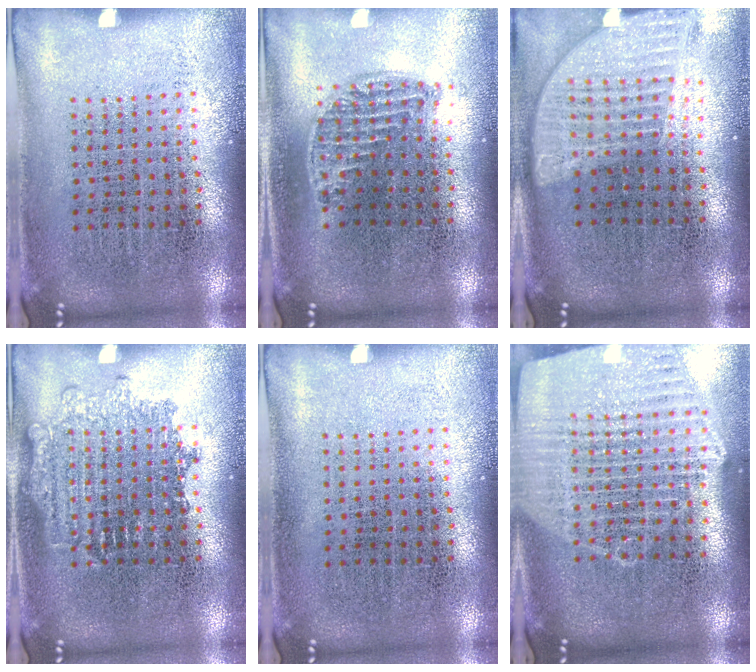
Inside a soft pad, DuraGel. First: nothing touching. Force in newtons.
{"total": 1.2, "press": 1.1, "slide": 0.5}
{"total": 1.9, "press": 1.6, "slide": 1.1}
{"total": 2.0, "press": 1.9, "slide": 0.4}
{"total": 0.0}
{"total": 2.4, "press": 2.1, "slide": 1.2}